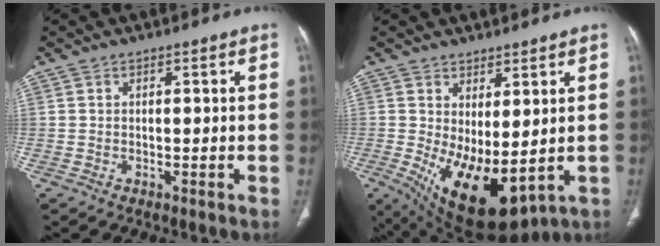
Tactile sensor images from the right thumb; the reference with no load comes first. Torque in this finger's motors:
{"motor_torque": [-0.40, 1.22, 0.13, 0.16, 0.40]}